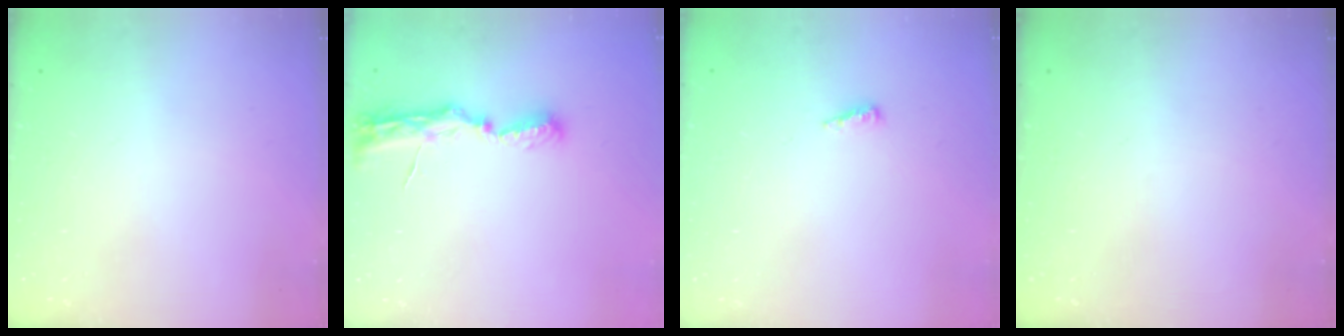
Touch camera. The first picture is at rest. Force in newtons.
{"total": 7.7, "press": 7.7, "slide": 0.8}
{"total": 2.5, "press": 2.5, "slide": 0.2}
{"total": 0.0}